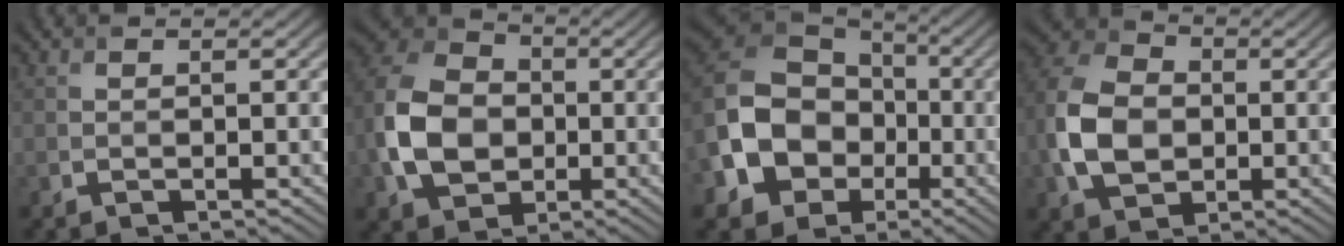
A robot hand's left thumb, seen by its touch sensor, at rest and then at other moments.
{"total": 11.6, "force": [-1.6, 8.6, 7.6], "torque": [-0.185, 0.009, -0.039]}
{"total": 15.3, "force": [-4.0, 12.1, 8.6], "torque": [-0.215, -0.024, -0.090]}
{"total": 10.6, "force": [-1.1, 7.6, 7.4], "torque": [-0.187, 0.008, -0.032]}